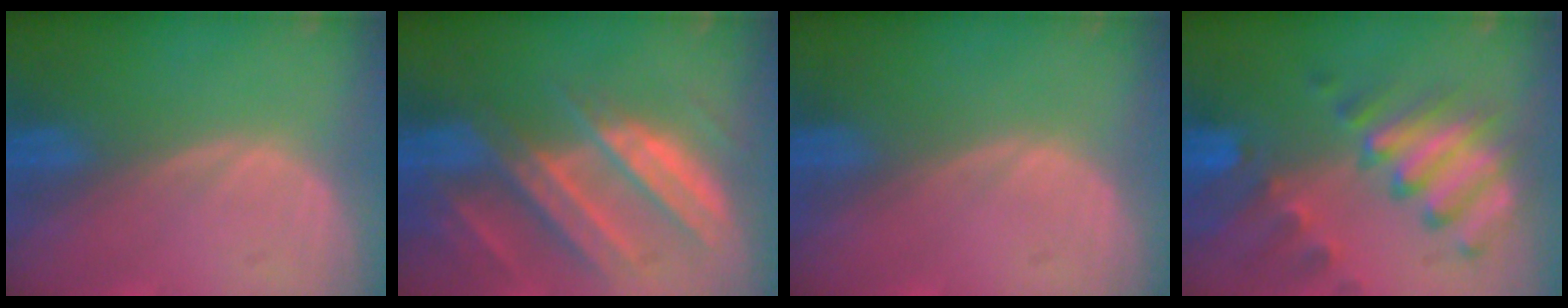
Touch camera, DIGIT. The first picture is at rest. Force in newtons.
{"total": 10.3, "press": 9.2, "slide": 4.8}
{"total": 0.0}
{"total": 10.1, "press": 8.8, "slide": 4.8}